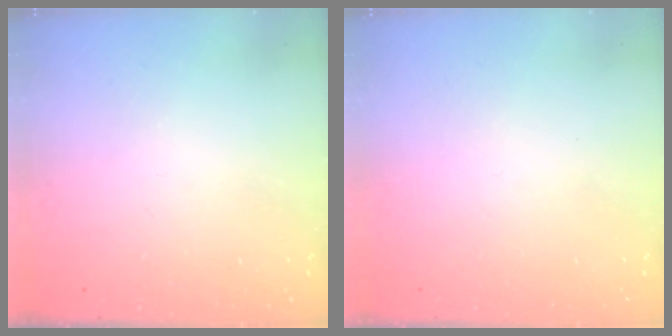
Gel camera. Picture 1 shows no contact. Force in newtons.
{"total": 1.6, "press": 1.6, "slide": 0.1}